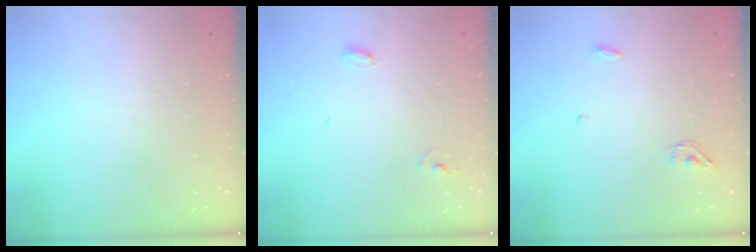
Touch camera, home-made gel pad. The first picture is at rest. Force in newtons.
{"total": 4.5, "press": 4.5, "slide": 0.4}
{"total": 3.8, "press": 3.5, "slide": 1.4}